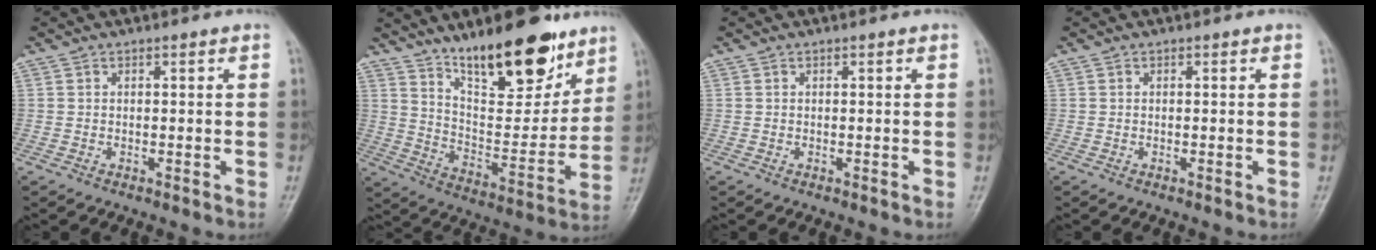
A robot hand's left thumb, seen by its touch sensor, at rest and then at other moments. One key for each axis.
{"total": 19.8, "fx": 13.7, "fy": 7.0, "fz": 12.5, "tx": -0.142, "ty": -0.089, "tz": 0.231}
{"total": 0.0}
{"total": 0.0}